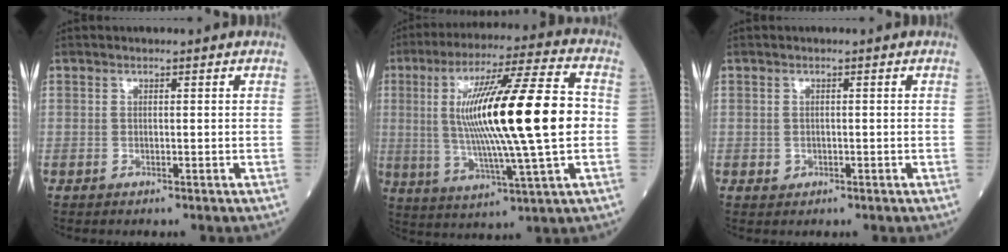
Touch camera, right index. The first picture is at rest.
{"total": 20.7, "force": [0.9, 1.0, 20.6], "torque": [-0.367, 0.008, 0.007]}
{"total": 0.9, "force": [-0.2, 0.8, 0.2], "torque": [-0.003, 0.002, -0.001]}